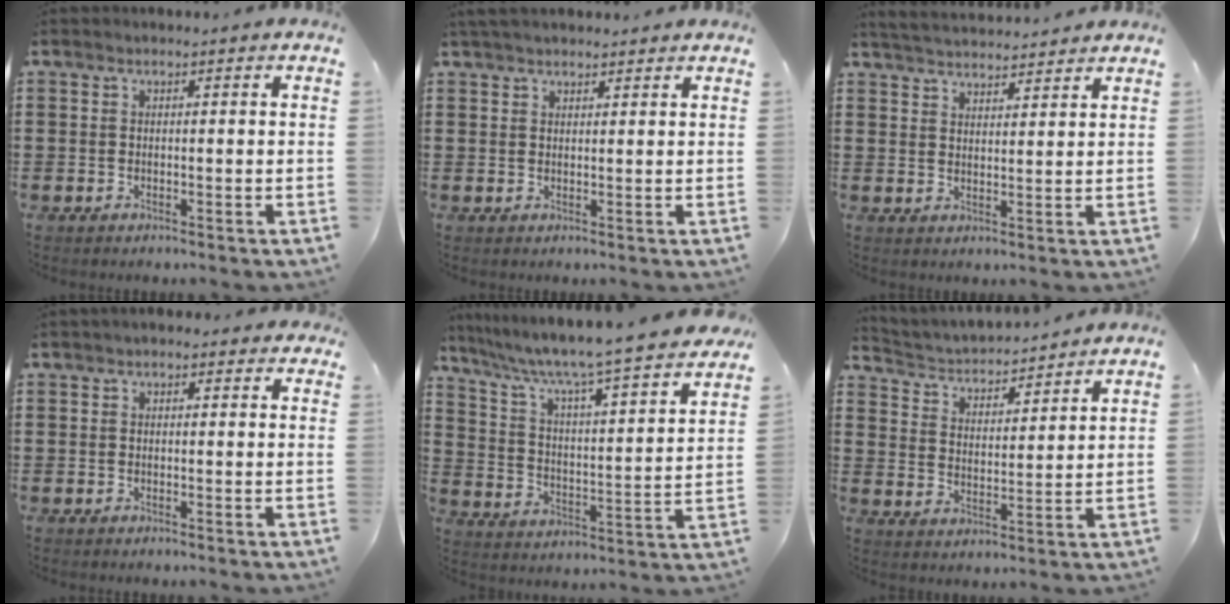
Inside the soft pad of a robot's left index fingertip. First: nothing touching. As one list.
[{"total": 2.0, "force": [1.9, 0.5, 0.6], "torque": [-0.016, 0.003, 0.037]}, {"total": 3.5, "force": [3.5, -0.1, 0.1], "torque": [-0.014, -0.013, 0.063]}, {"total": 1.3, "force": [0.7, 0.9, 0.6], "torque": [-0.015, 0.009, 0.011]}, {"total": 6.1, "force": [5.1, -0.5, 3.3], "torque": [-0.089, -0.054, 0.073]}, {"total": 3.2, "force": [3.1, 0.5, 0.1], "torque": [-0.024, -0.028, 0.047]}]